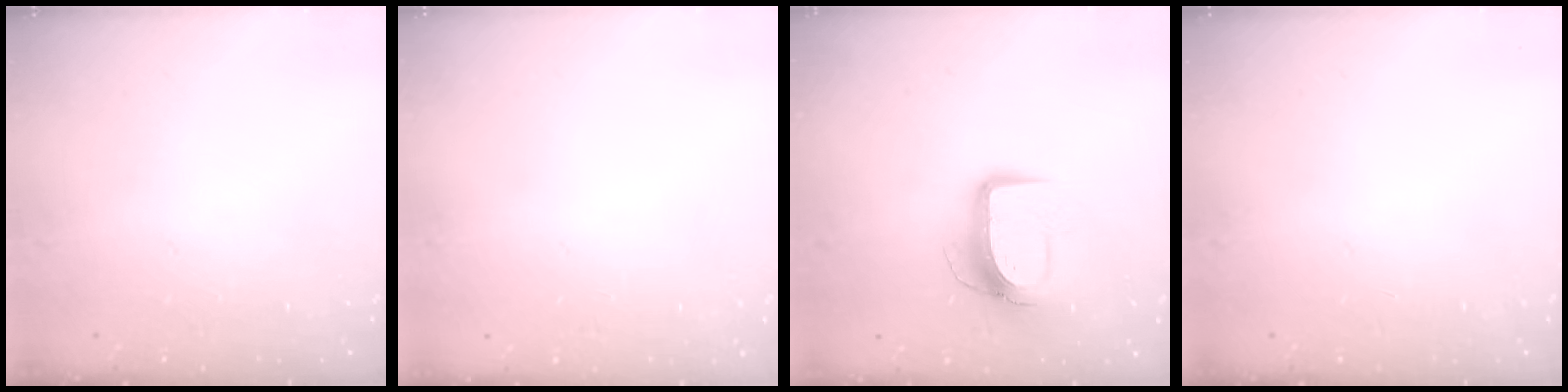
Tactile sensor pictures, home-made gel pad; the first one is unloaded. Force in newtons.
{"total": 0.0}
{"total": 10.2, "press": 10.2, "slide": 0.6}
{"total": 0.0}